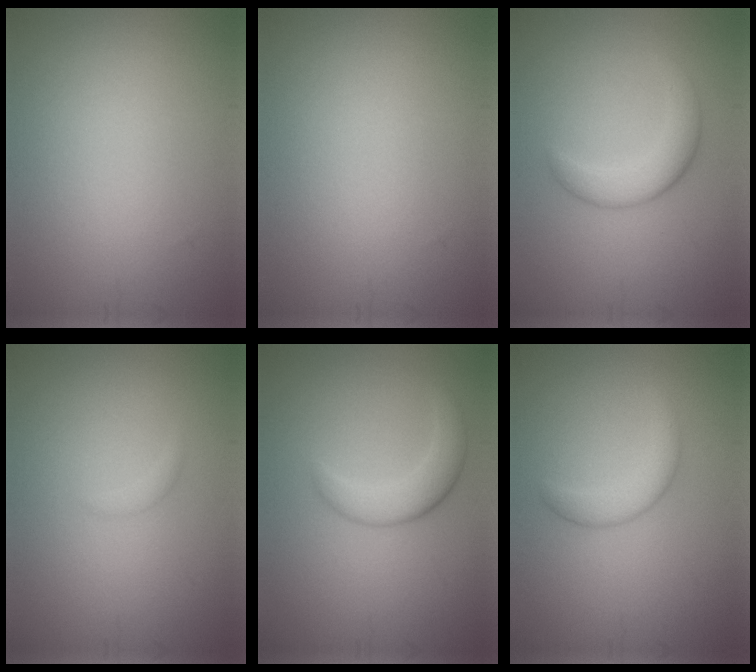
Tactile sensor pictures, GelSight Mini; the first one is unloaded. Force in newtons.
{"total": 0.0}
{"total": 3.4, "press": 3.4, "slide": 0.3}
{"total": 0.7, "press": 0.7, "slide": 0.1}
{"total": 3.0, "press": 3.0, "slide": 0.2}
{"total": 2.7, "press": 2.7, "slide": 0.1}